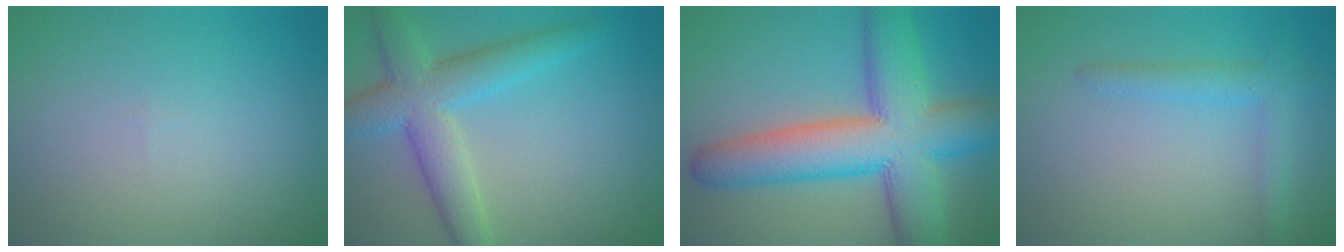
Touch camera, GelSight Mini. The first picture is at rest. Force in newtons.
{"total": 6.1, "press": 6.1, "slide": 0.2}
{"total": 11.4, "press": 11.4, "slide": 0.6}
{"total": 2.3, "press": 2.3, "slide": 0.1}